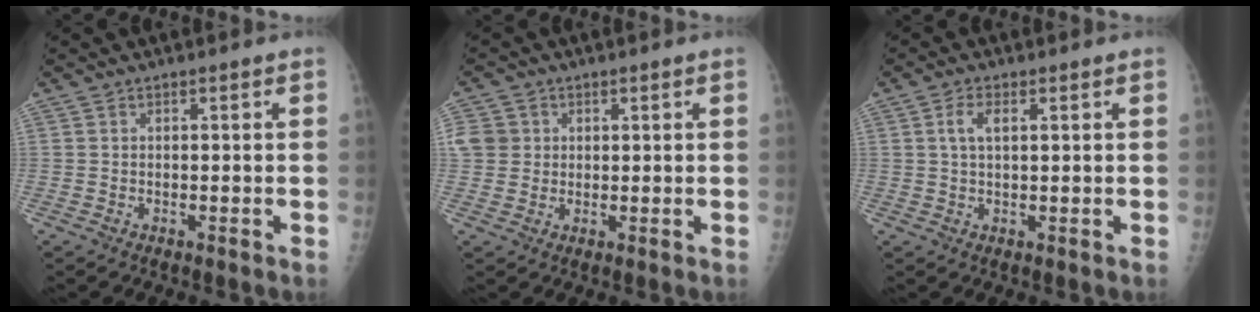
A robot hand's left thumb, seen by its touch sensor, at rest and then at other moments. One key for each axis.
{"total": 5.6, "fx": 1.3, "fy": 5.1, "fz": 1.7, "tx": -0.016, "ty": 0.006, "tz": 0.026}
{"total": 3.6, "fx": 1.1, "fy": 1.6, "fz": 3.0, "tx": -0.060, "ty": 0.006, "tz": 0.022}